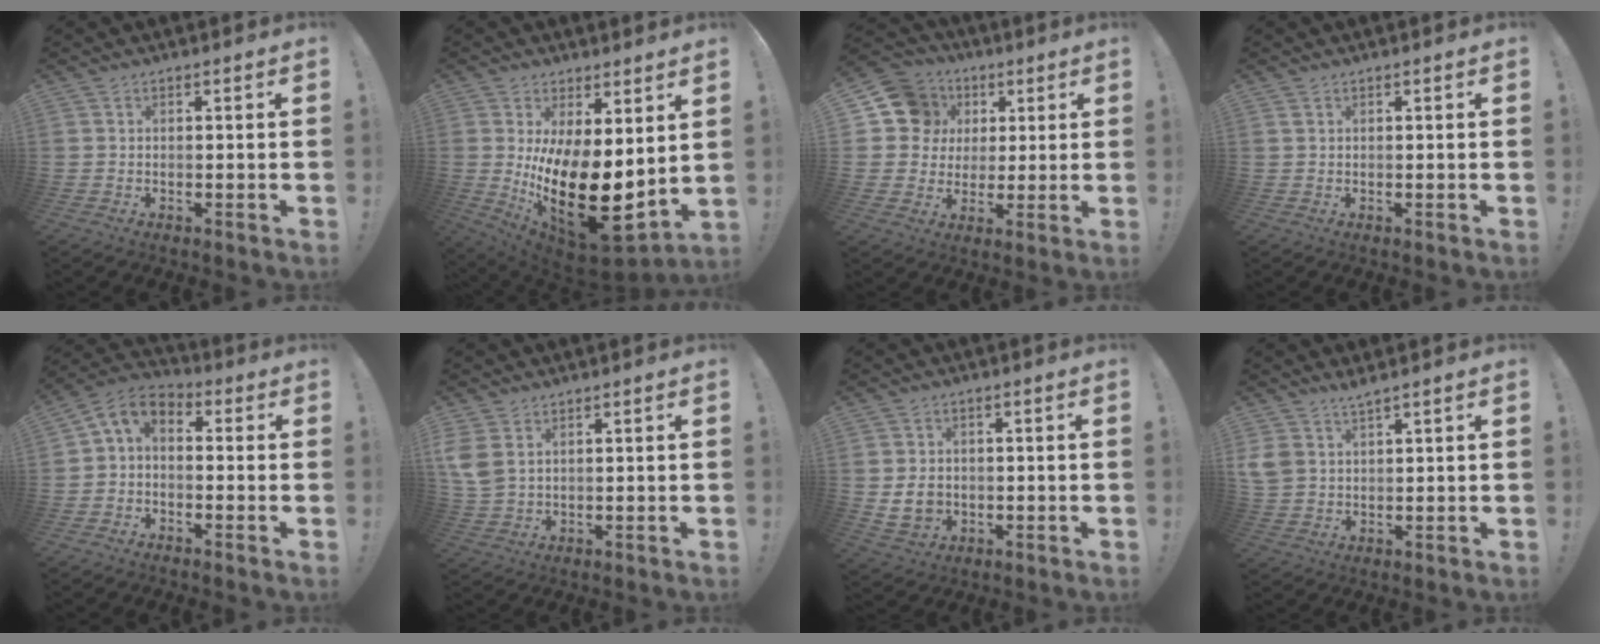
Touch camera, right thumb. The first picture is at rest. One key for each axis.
{"total": 21.2, "fx": -2.3, "fy": 9.5, "fz": 18.8, "tx": -0.310, "ty": -0.017, "tz": -0.019}
{"total": 13.4, "fx": 4.6, "fy": 11.9, "fz": 4.3, "tx": -0.057, "ty": -0.017, "tz": 0.100}
{"total": 0.7, "fx": 0.4, "fy": 0.4, "fz": 0.4, "tx": -0.009, "ty": 0.001, "tz": 0.008}
{"total": 5.4, "fx": -0.5, "fy": 3.6, "fz": 4.0, "tx": -0.087, "ty": 0.008, "tz": -0.006}
{"total": 5.7, "fx": 2.7, "fy": 3.5, "fz": 3.6, "tx": -0.079, "ty": -0.012, "tz": 0.054}
{"total": 6.2, "fx": -0.2, "fy": 5.1, "fz": 3.4, "tx": -0.052, "ty": 0.003, "tz": -0.001}
{"total": 4.8, "fx": 3.2, "fy": 1.6, "fz": 3.2, "tx": -0.065, "ty": -0.011, "tz": 0.066}